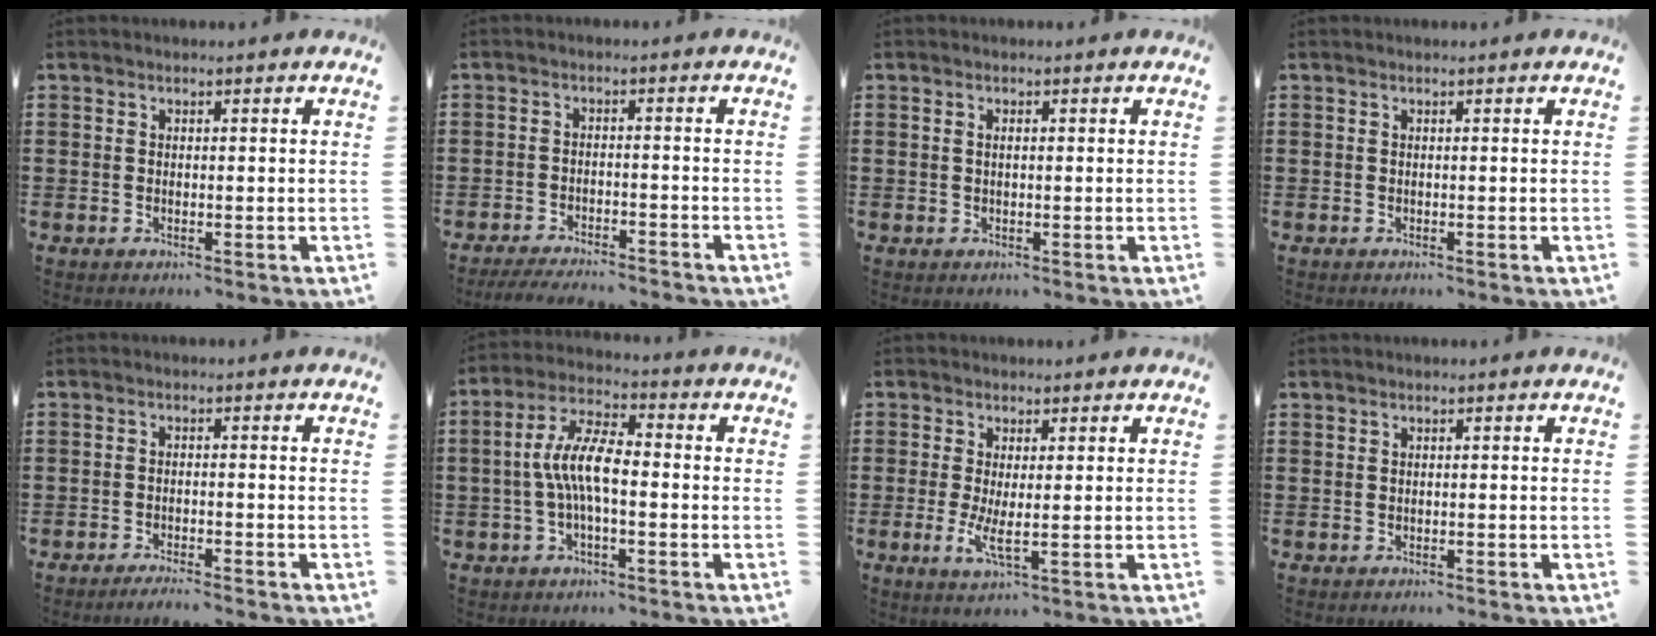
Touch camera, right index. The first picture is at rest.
{"total": 3.6, "force": [-3.5, 0.1, 0.7], "torque": [-0.020, -0.004, -0.073]}
{"total": 0.9, "force": [0.1, 0.4, 0.8], "torque": [-0.018, 0.001, 0.002]}
{"total": 0.0}
{"total": 1.9, "force": [-1.8, -0.2, 0.5], "torque": [-0.009, 0.002, -0.035]}
{"total": 7.8, "force": [-1.0, 2.7, 7.3], "torque": [-0.162, -0.004, -0.026]}
{"total": 3.9, "force": [-0.1, 0.6, 3.9], "torque": [-0.080, -0.009, -0.002]}
{"total": 0.0}